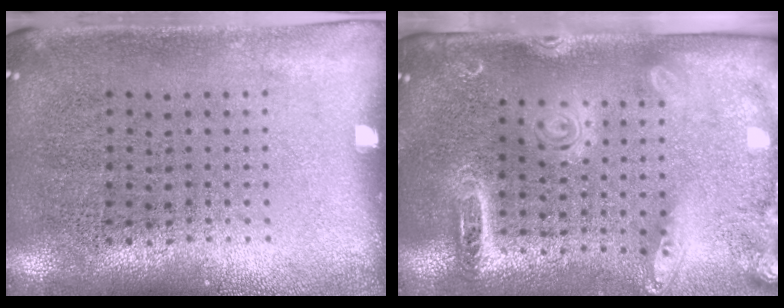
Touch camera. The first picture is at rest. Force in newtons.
{"total": 2.6, "press": 2.0, "slide": 1.7}